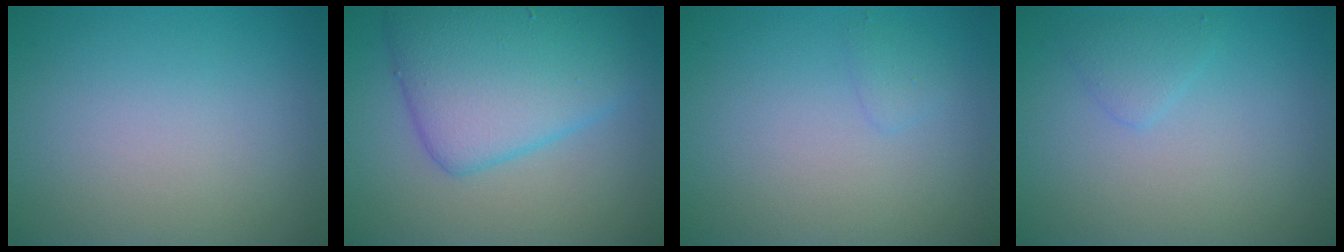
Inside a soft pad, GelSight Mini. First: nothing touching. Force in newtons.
{"total": 7.4, "press": 7.4, "slide": 0.2}
{"total": 0.8, "press": 0.8, "slide": 0.1}
{"total": 1.3, "press": 1.3, "slide": 0.1}